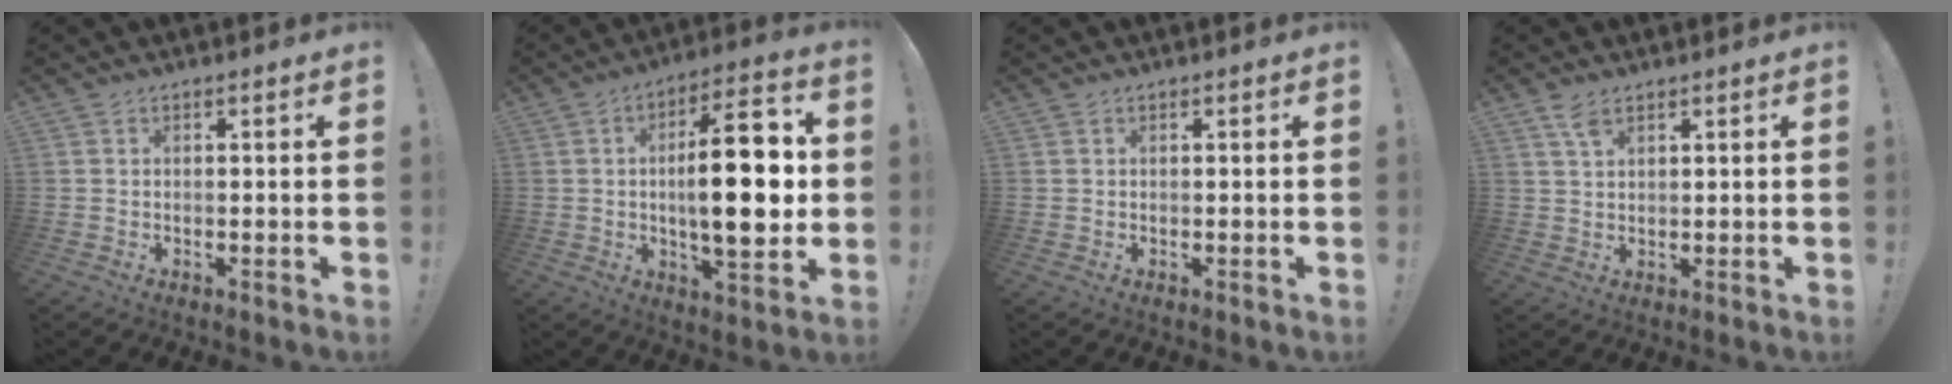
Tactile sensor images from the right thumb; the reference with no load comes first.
{"total": 20.0, "force": [0.2, 6.9, 18.8], "torque": [-0.299, -0.004, -0.005]}
{"total": 0.0}
{"total": 4.1, "force": [2.7, 1.6, 2.6], "torque": [-0.043, -0.015, 0.046]}